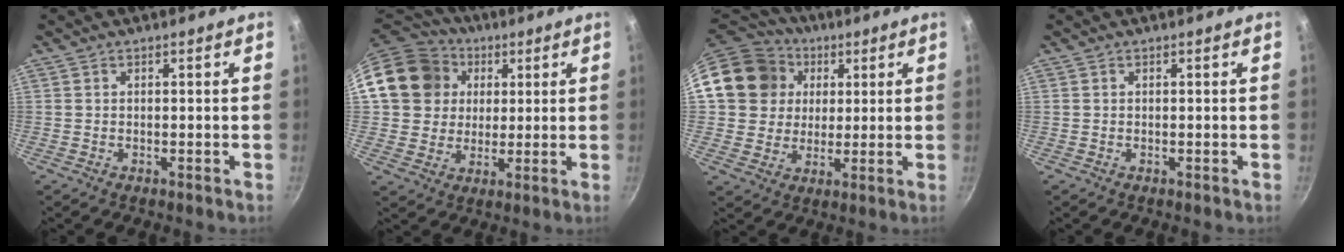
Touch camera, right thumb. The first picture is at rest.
{"total": 17.1, "force": [4.7, 15.0, 6.8], "torque": [-0.115, 0.025, 0.085]}
{"total": 16.9, "force": [4.8, 14.9, 6.2], "torque": [-0.106, 0.023, 0.086]}
{"total": 0.0}